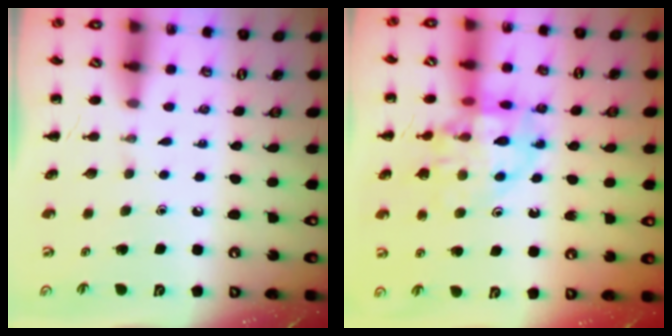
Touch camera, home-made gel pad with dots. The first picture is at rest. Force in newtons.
{"total": 14.1, "press": 13.9, "slide": 2.3}